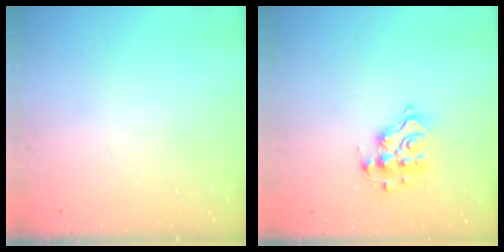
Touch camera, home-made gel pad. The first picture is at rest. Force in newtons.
{"total": 11.0, "press": 11.0, "slide": 0.4}